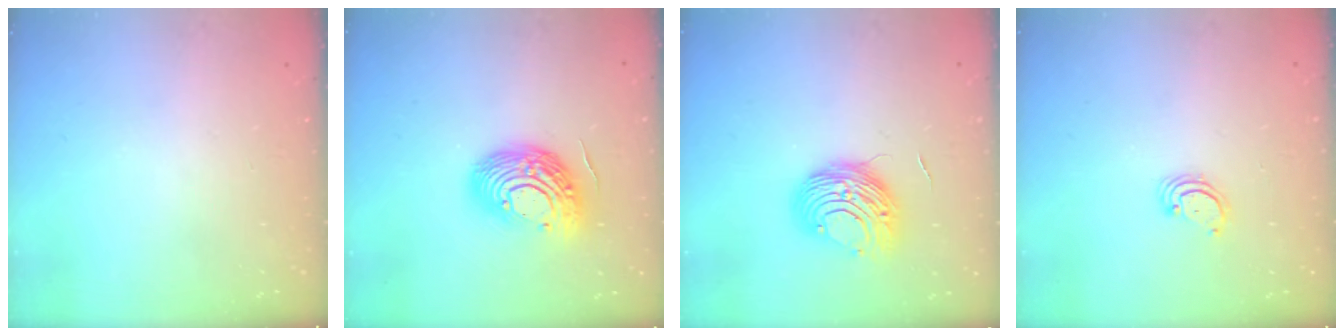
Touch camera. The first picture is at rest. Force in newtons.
{"total": 15.0, "press": 14.9, "slide": 1.5}
{"total": 9.7, "press": 9.6, "slide": 0.6}
{"total": 2.3, "press": 2.3, "slide": 0.2}